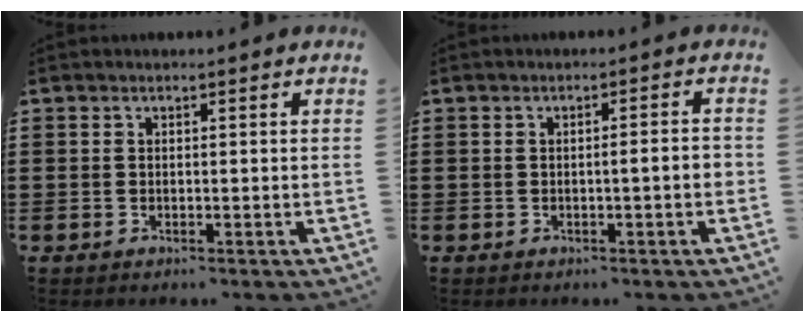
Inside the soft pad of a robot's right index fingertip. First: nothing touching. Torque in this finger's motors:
{"motor_torque": [0.66, -0.18, 0.10, 0.06]}